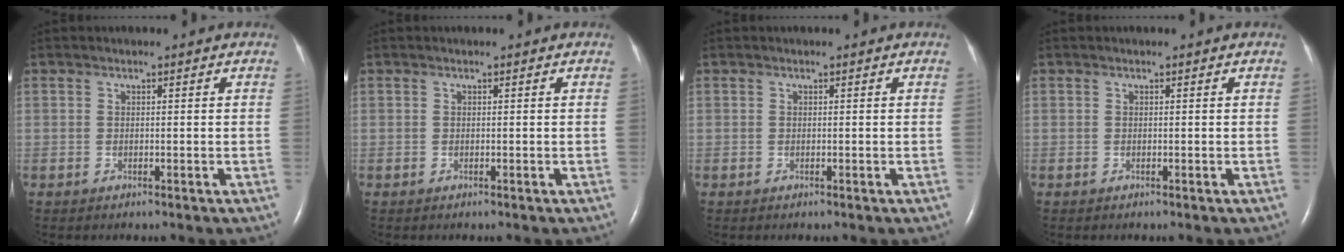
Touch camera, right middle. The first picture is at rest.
{"total": 0.0}
{"total": 0.0}
{"total": 0.0}